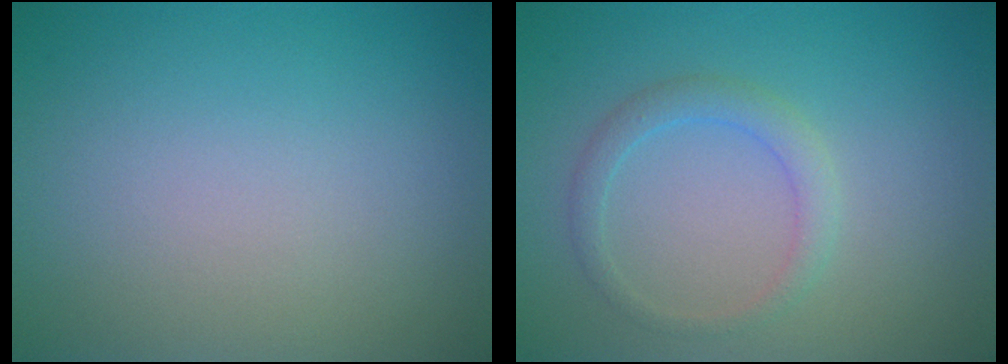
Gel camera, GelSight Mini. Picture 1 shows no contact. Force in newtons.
{"total": 1.8, "press": 1.8, "slide": 0.0}